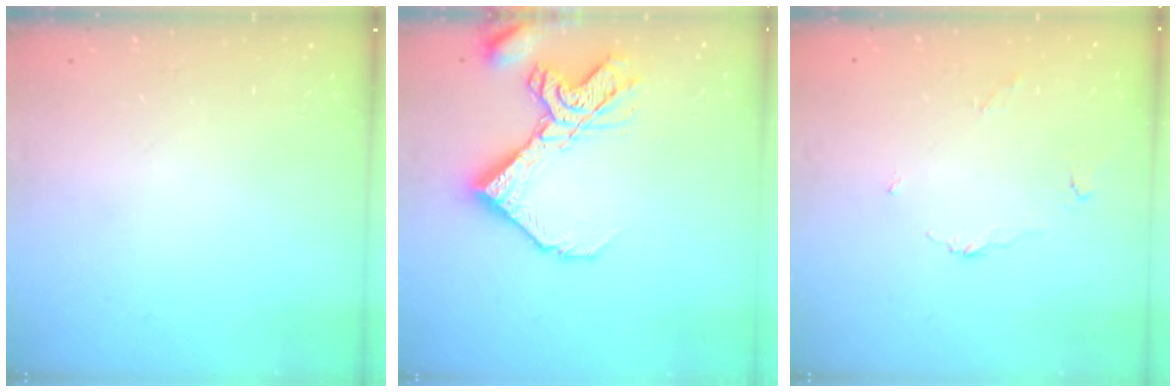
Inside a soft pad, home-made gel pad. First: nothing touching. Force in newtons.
{"total": 14.4, "press": 14.3, "slide": 1.7}
{"total": 2.6, "press": 2.5, "slide": 0.4}